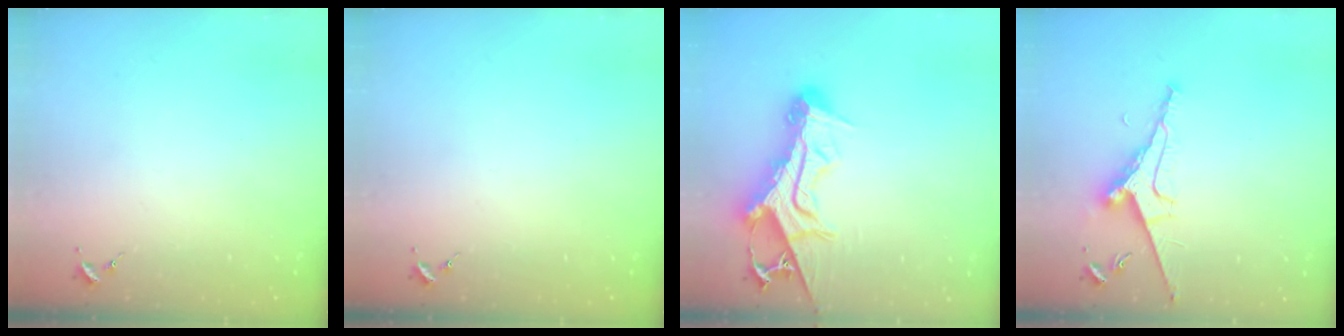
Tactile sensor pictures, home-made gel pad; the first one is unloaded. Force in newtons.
{"total": 0.0}
{"total": 15.5, "press": 15.5, "slide": 1.3}
{"total": 9.0, "press": 9.0, "slide": 1.2}